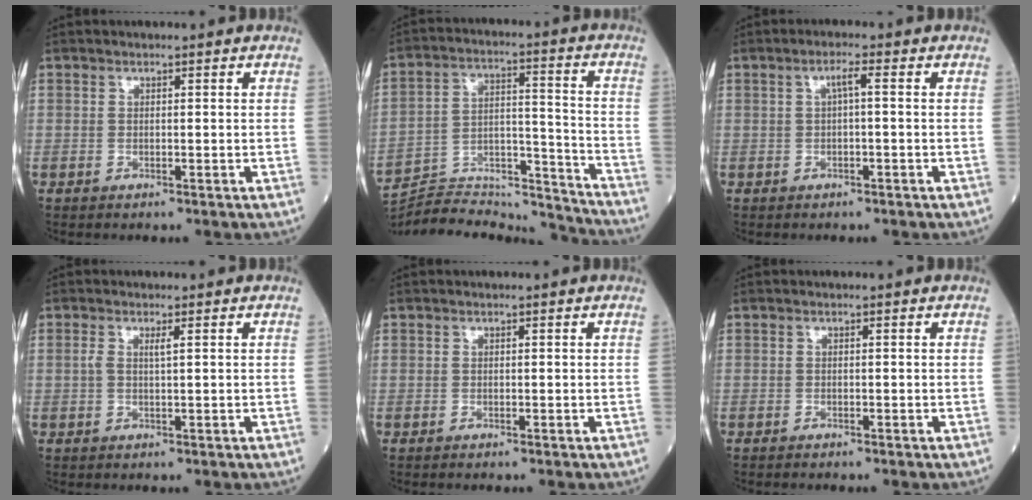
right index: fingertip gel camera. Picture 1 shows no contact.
{"total": 19.7, "force": [-19.5, 1.3, 2.4], "torque": [-0.052, 0.037, -0.295]}
{"total": 2.0, "force": [0.2, 0.1, 2.0], "torque": [-0.033, 0.006, 0.004]}
{"total": 1.7, "force": [0.5, 0.1, 1.6], "torque": [-0.041, 0.006, 0.010]}
{"total": 0.0}
{"total": 0.8, "force": [-0.8, 0.1, 0.3], "torque": [-0.004, 0.000, -0.011]}